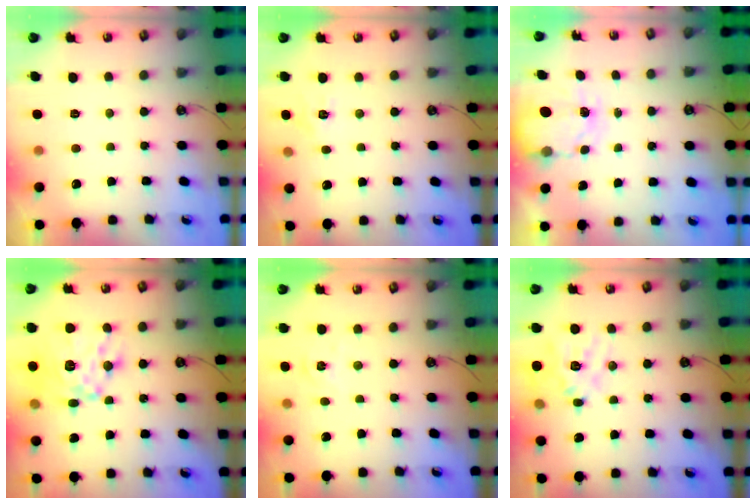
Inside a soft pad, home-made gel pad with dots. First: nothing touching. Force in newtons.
{"total": 5.0, "press": 5.0, "slide": 0.7}
{"total": 4.0, "press": 4.0, "slide": 0.1}
{"total": 18.0, "press": 18.0, "slide": 1.6}
{"total": 1.8, "press": 1.8, "slide": 0.3}
{"total": 16.1, "press": 16.0, "slide": 2.4}